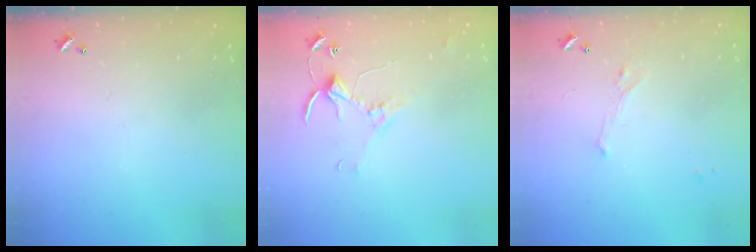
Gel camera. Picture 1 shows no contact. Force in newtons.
{"total": 2.8, "press": 2.8, "slide": 0.4}
{"total": 1.4, "press": 1.3, "slide": 0.6}